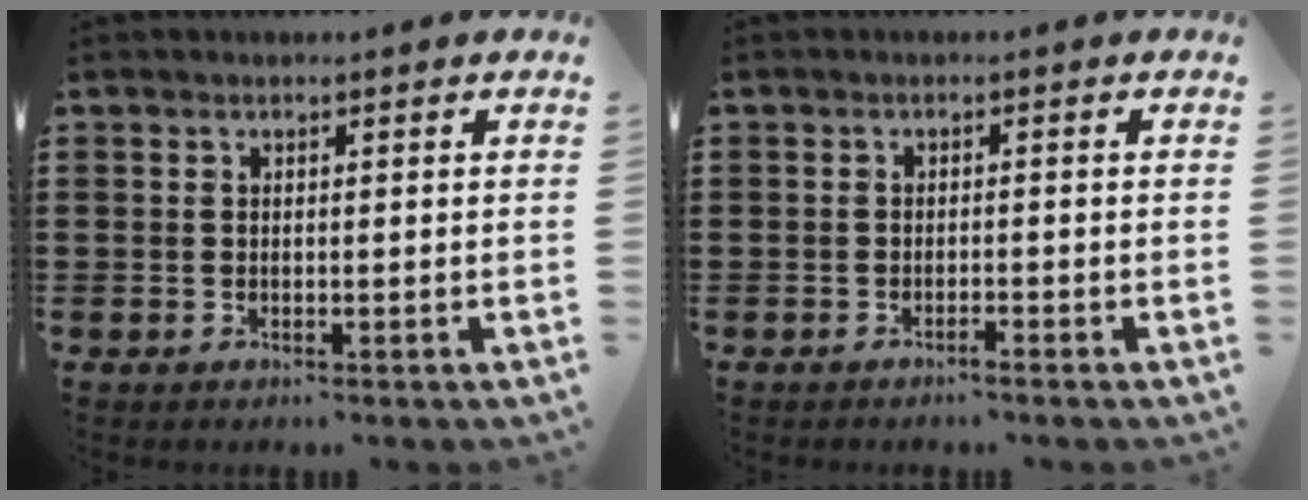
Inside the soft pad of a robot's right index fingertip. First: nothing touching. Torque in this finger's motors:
{"motor_torque": [0.00, -0.03, 0.09, 0.01]}